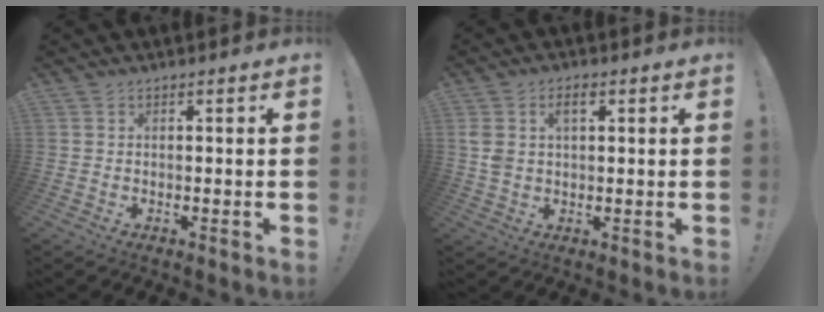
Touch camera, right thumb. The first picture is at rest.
{"total": 5.4, "force": [2.1, 3.2, 3.8], "torque": [-0.070, 0.002, 0.037]}